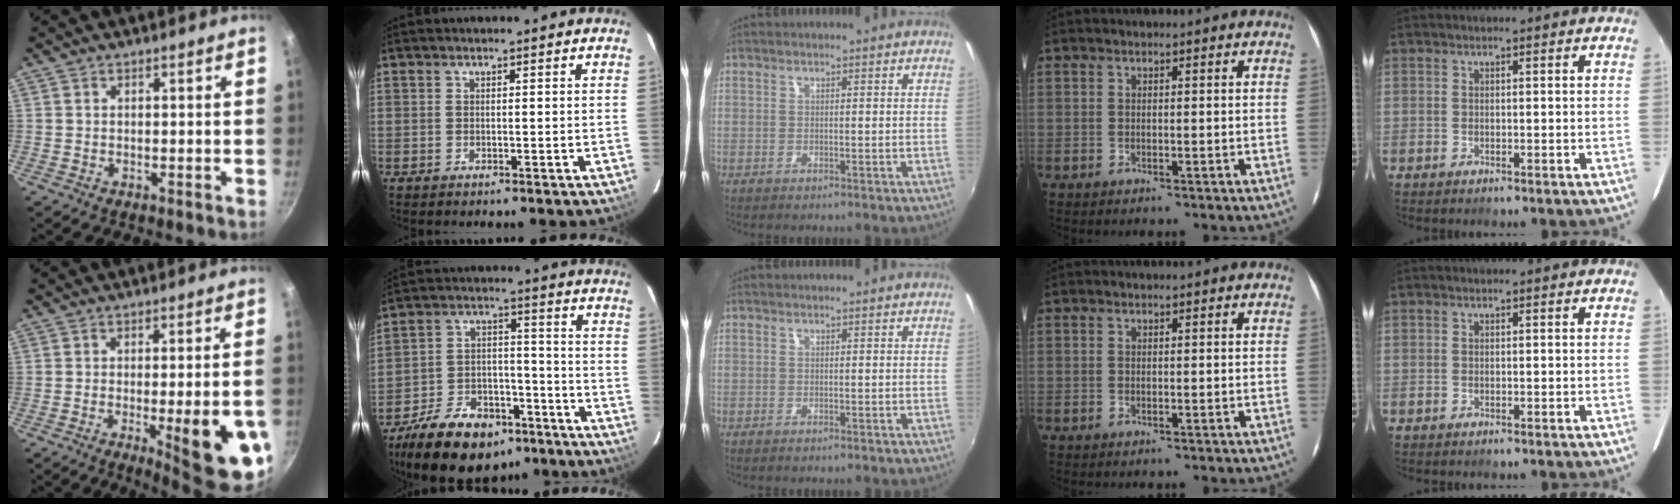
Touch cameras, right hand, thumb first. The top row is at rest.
{"thumb": {"total": 16.9, "force": [-5.1, 4.2, 15.5], "torque": [-0.168, 0.009, -0.058]}, "index": {"total": 18.0, "force": [-12.9, 9.8, 8.1], "torque": [-0.173, 0.024, -0.192]}}